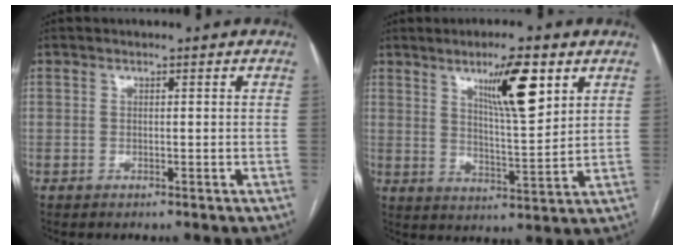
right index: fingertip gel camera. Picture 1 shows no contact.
{"total": 10.3, "force": [5.3, 1.4, 8.8], "torque": [-0.146, -0.003, 0.089]}